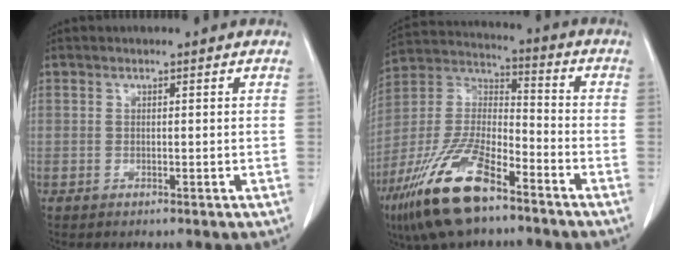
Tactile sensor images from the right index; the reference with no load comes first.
{"total": 17.1, "force": [-10.8, 5.1, 12.3], "torque": [-0.266, -0.011, -0.203]}